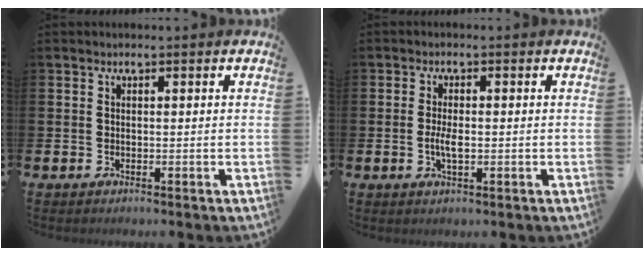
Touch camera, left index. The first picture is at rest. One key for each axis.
{"total": 2.8, "fx": -0.4, "fy": 1.2, "fz": 2.6, "tx": -0.046, "ty": 0.000, "tz": -0.008}